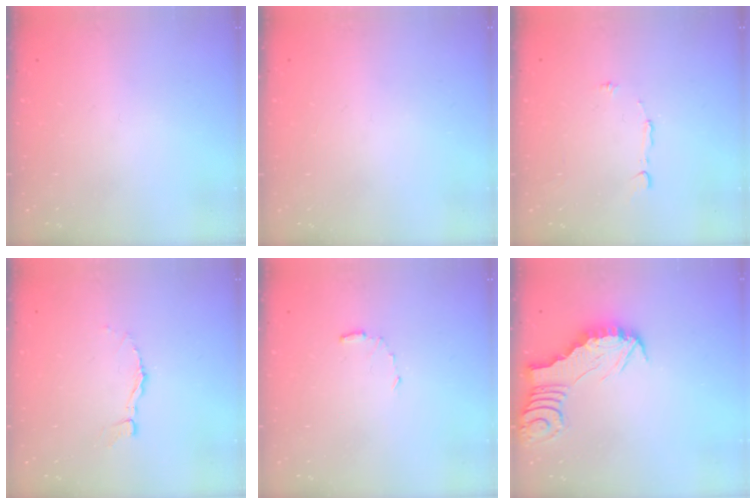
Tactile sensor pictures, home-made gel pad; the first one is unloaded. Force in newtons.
{"total": 0.0}
{"total": 5.0, "press": 4.9, "slide": 0.3}
{"total": 5.1, "press": 5.1, "slide": 0.2}
{"total": 5.3, "press": 5.3, "slide": 0.4}
{"total": 2.4, "press": 2.4, "slide": 0.2}